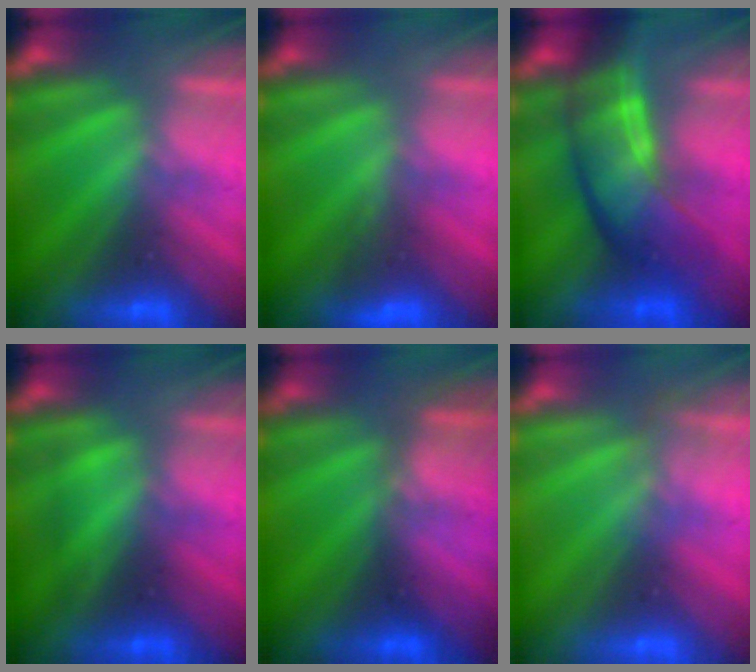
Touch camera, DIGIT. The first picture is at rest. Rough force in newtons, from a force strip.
{"total": 3.2}
{"total": 11.3}
{"total": 1.8}
{"total": 2.8}
{"total": 2.2}